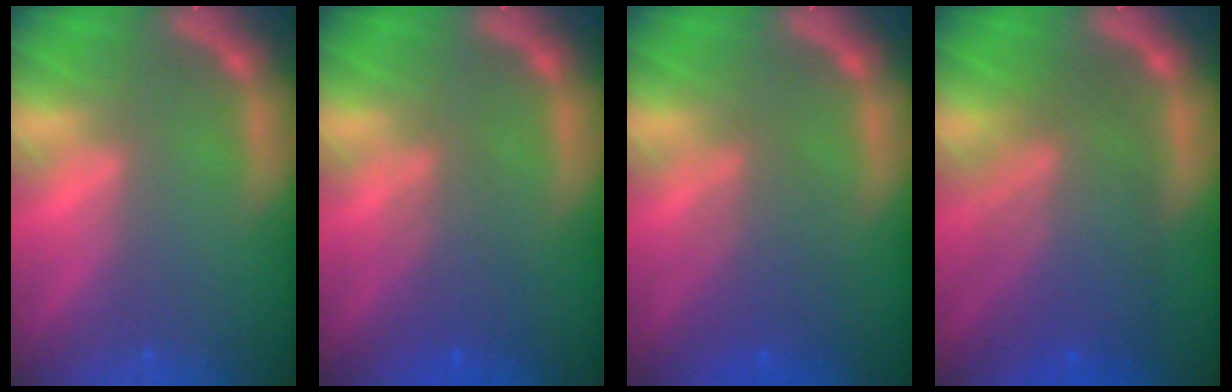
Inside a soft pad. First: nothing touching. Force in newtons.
{"total": 3.6}
{"total": 4.0}
{"total": 8.5}